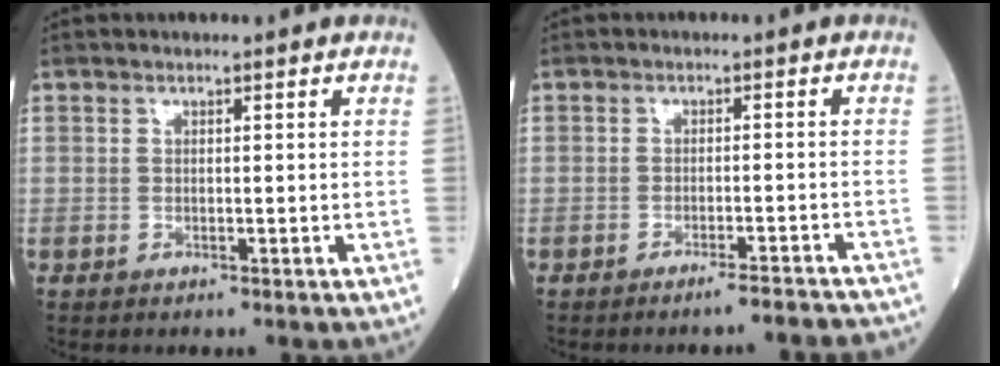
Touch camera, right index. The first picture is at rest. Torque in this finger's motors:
{"motor_torque": [-0.15, -0.16, 0.00, 0.01]}